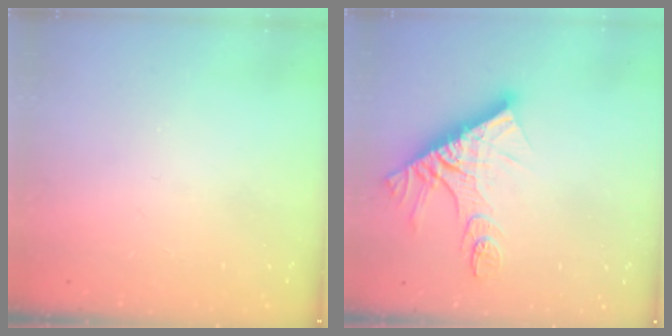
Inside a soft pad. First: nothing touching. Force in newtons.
{"total": 13.6, "press": 13.6, "slide": 1.1}